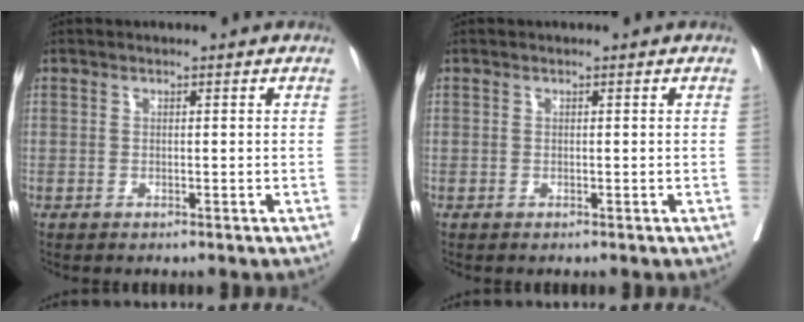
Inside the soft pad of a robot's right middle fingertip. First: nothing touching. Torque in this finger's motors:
{"motor_torque": [-0.16, -0.16, -0.01, -0.01]}